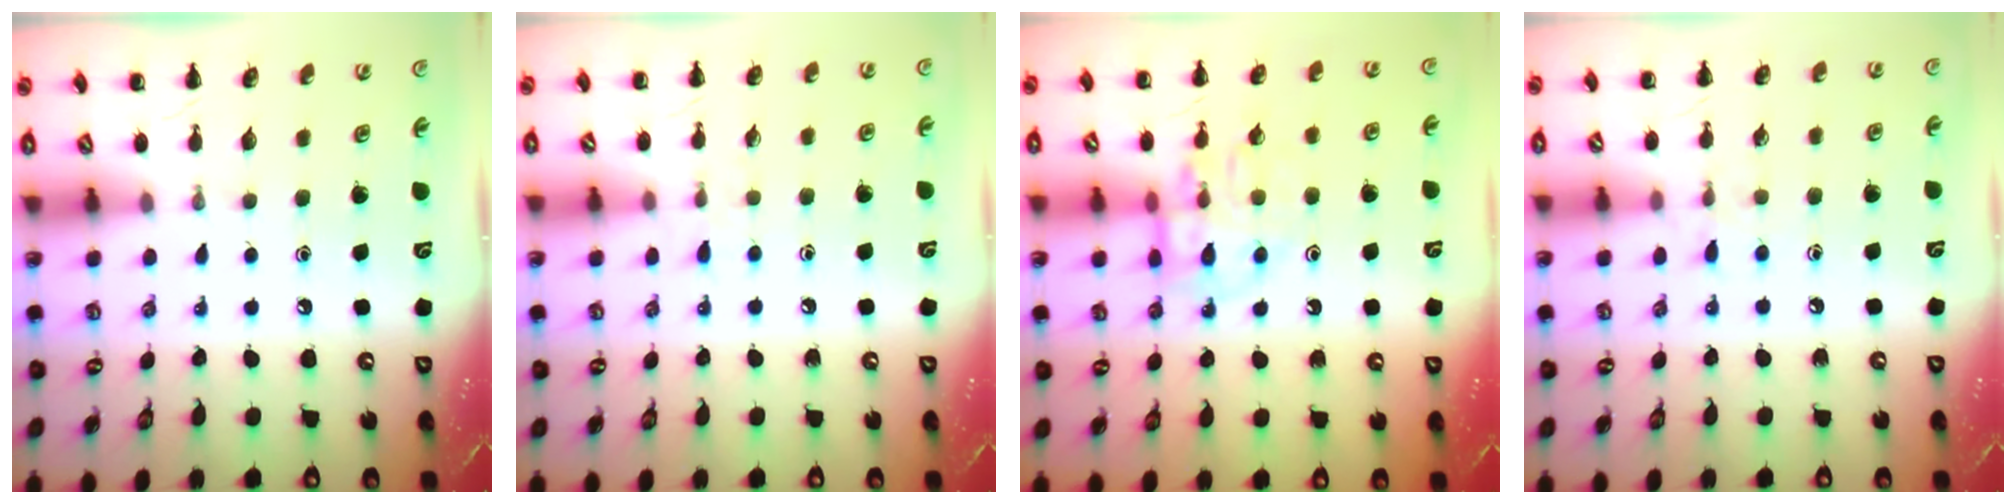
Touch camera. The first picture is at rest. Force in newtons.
{"total": 4.3, "press": 3.8, "slide": 2.0}
{"total": 12.0, "press": 12.0, "slide": 1.1}
{"total": 6.2, "press": 5.7, "slide": 2.4}